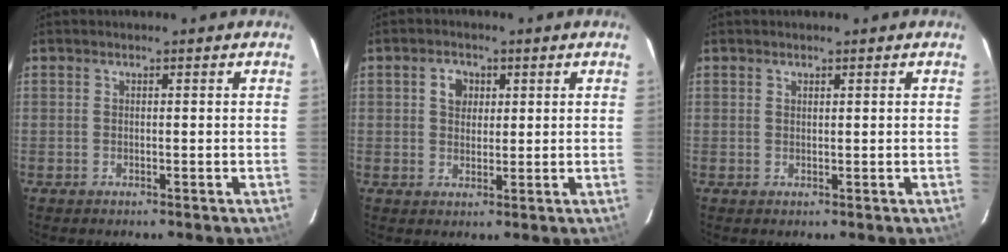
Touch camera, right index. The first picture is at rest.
{"total": 3.7, "force": [1.2, 3.1, 1.8], "torque": [-0.024, 0.014, 0.023]}
{"total": 0.6, "force": [0.5, 0.3, 0.1], "torque": [-0.002, 0.001, 0.010]}